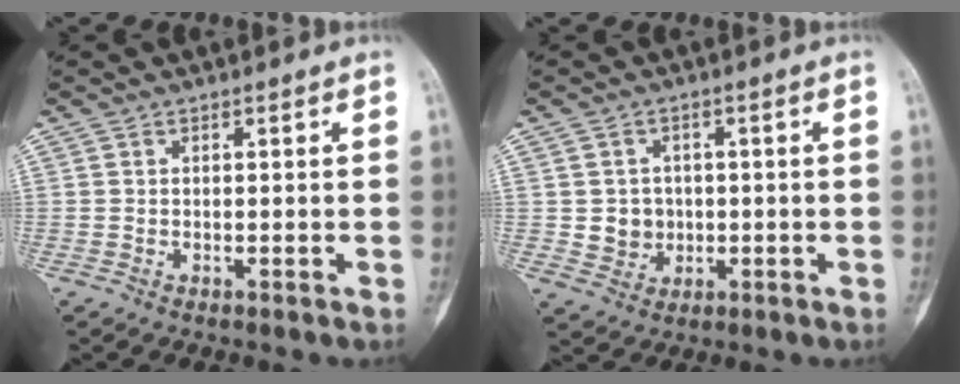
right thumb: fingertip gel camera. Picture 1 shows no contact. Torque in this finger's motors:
{"motor_torque": [0.59, 1.21, 0.31, -0.34, 0.03]}